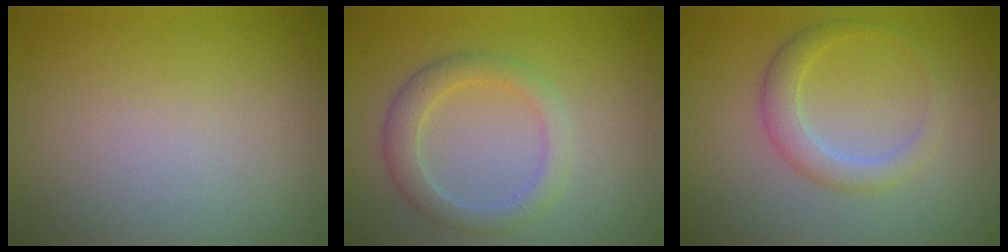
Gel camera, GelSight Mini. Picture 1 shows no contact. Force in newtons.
{"total": 2.9, "press": 2.9, "slide": 0.1}
{"total": 2.4, "press": 2.4, "slide": 0.1}